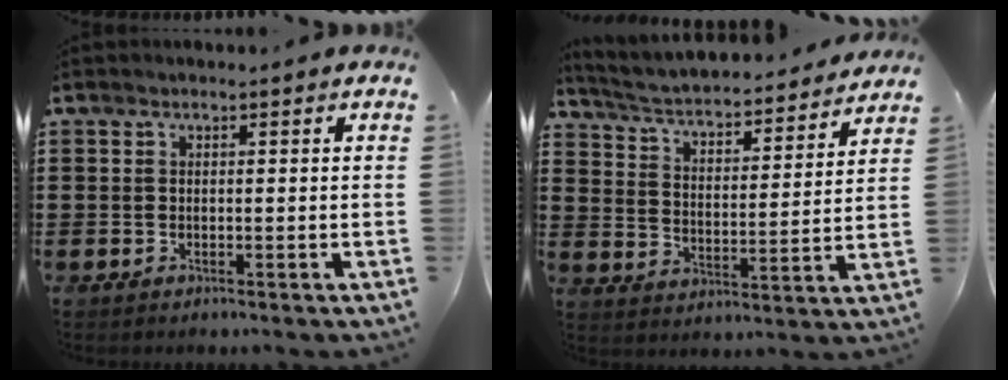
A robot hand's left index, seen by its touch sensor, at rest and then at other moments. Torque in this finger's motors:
{"motor_torque": [2.14, 0.00, 0.33, 0.13]}